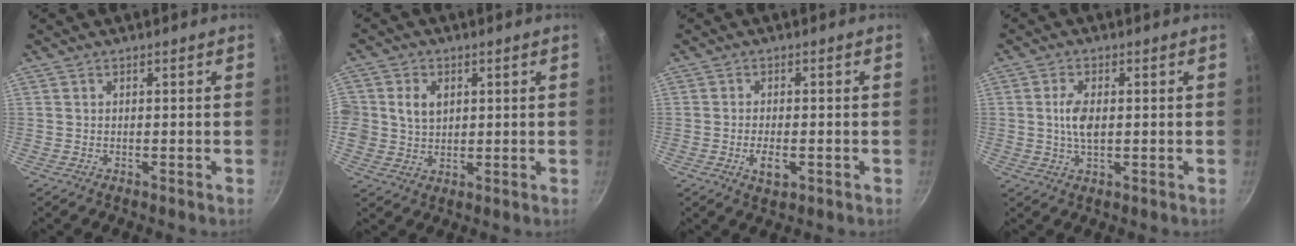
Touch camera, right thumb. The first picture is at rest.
{"total": 6.1, "force": [1.4, 5.0, 3.3], "torque": [-0.041, -0.002, 0.024]}
{"total": 4.2, "force": [-1.2, 2.0, 3.4], "torque": [-0.063, 0.001, -0.020]}
{"total": 5.1, "force": [0.4, 2.6, 4.3], "torque": [-0.082, 0.002, 0.005]}